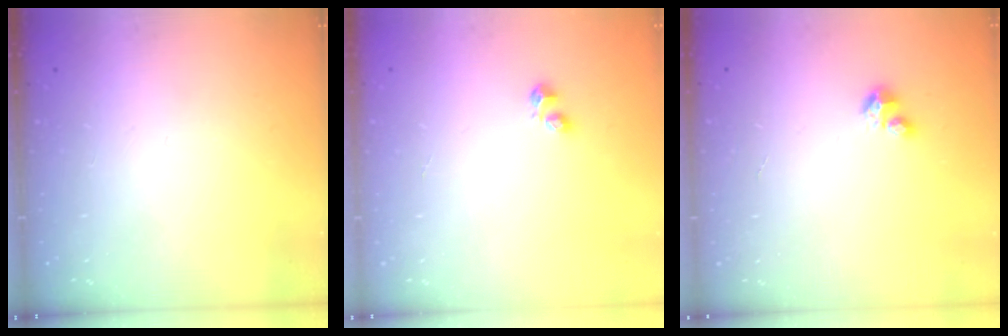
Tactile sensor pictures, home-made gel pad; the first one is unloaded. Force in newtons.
{"total": 2.9, "press": 2.8, "slide": 0.6}
{"total": 2.8, "press": 2.8, "slide": 0.2}